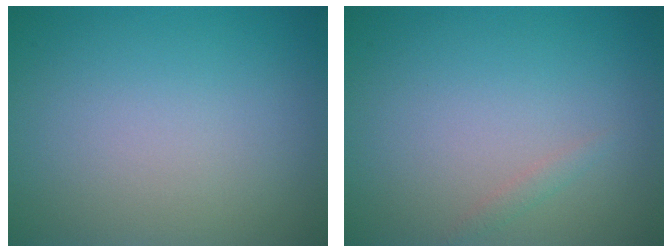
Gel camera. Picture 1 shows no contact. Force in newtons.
{"total": 0.7, "press": 0.7, "slide": 0.1}